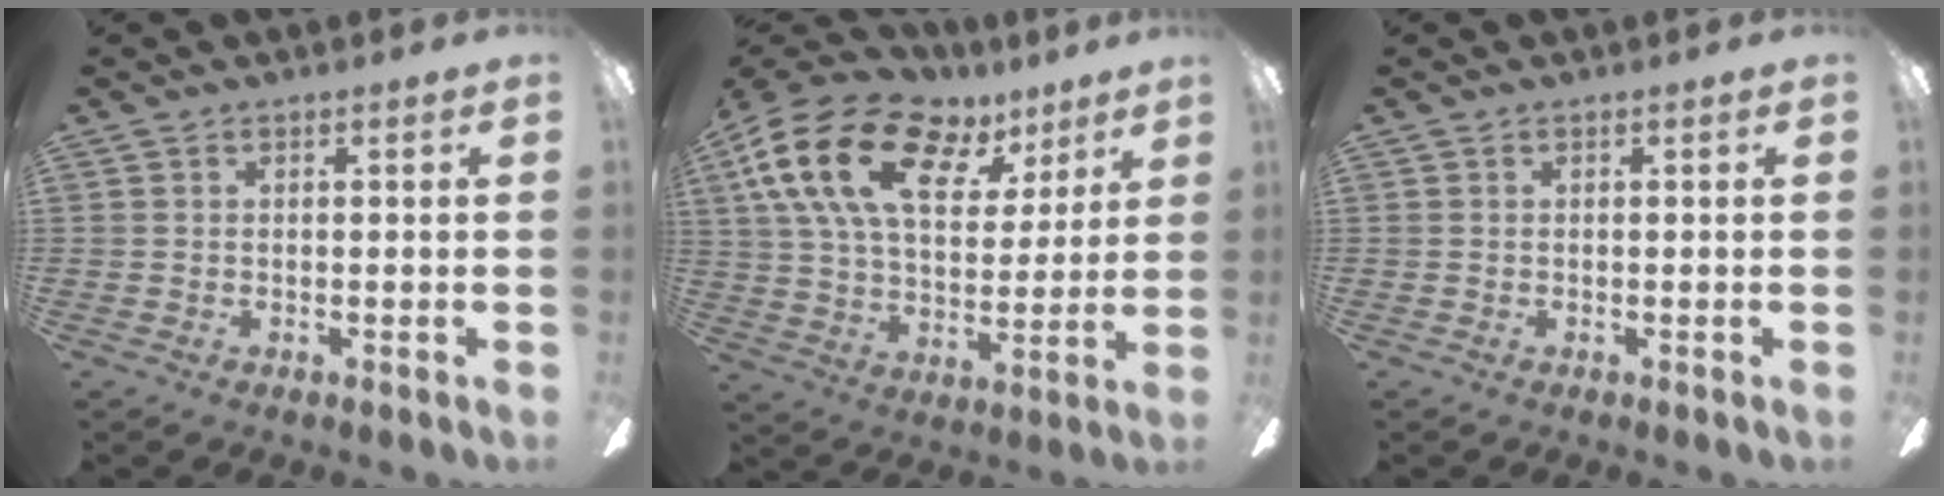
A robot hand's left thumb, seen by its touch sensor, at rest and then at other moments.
{"total": 21.3, "force": [10.8, 11.9, 14.0], "torque": [-0.272, -0.033, 0.192]}
{"total": 0.0}